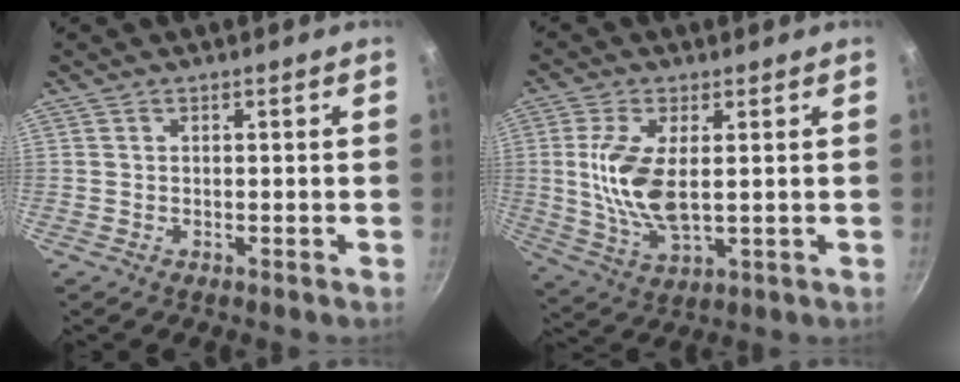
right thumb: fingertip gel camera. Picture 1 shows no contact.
{"total": 11.1, "force": [1.0, 4.9, 9.9], "torque": [-0.208, -0.016, 0.029]}